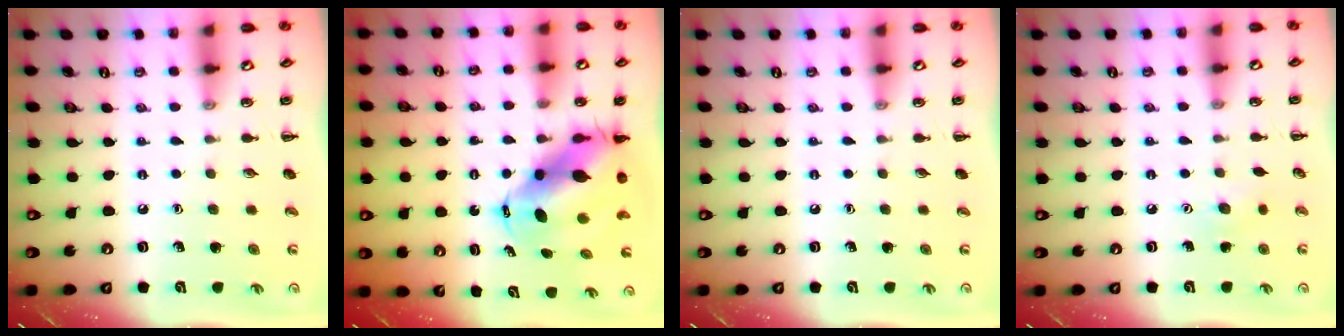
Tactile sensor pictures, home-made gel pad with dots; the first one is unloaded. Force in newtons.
{"total": 10.7, "press": 10.3, "slide": 2.8}
{"total": 0.0}
{"total": 3.9, "press": 3.8, "slide": 0.9}